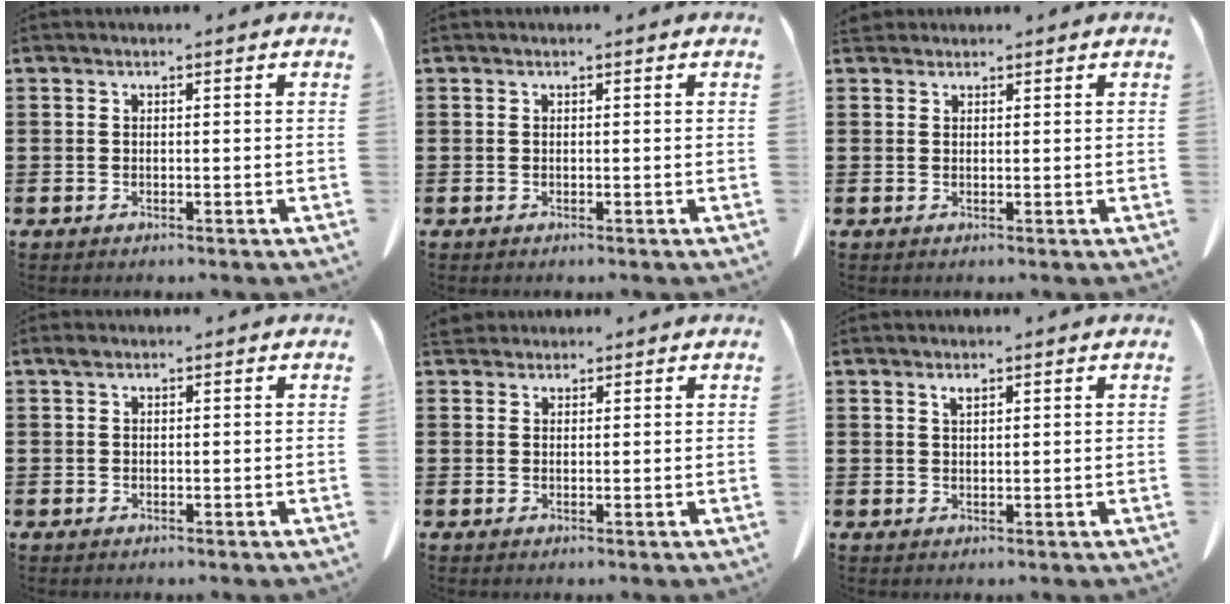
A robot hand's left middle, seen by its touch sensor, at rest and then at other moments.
{"total": 0.0}
{"total": 1.4, "force": [1.2, 0.5, 0.2], "torque": [-0.009, 0.001, 0.026]}
{"total": 0.8, "force": [0.5, 0.5, 0.4], "torque": [-0.010, 0.004, 0.009]}
{"total": 2.2, "force": [2.0, 0.8, 0.5], "torque": [-0.017, 0.002, 0.040]}
{"total": 1.2, "force": [0.9, 0.2, 0.8], "torque": [-0.018, -0.001, 0.018]}